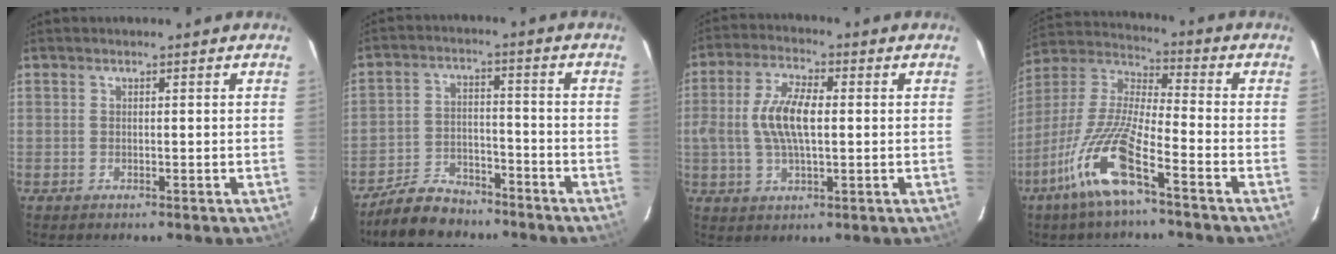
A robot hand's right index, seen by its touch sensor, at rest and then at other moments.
{"total": 9.5, "force": [-7.9, 4.4, 2.9], "torque": [-0.083, 0.013, -0.126]}
{"total": 9.2, "force": [0.2, 3.7, 8.5], "torque": [-0.168, 0.009, 0.004]}
{"total": 14.7, "force": [-8.3, 2.0, 11.9], "torque": [-0.251, -0.017, -0.167]}